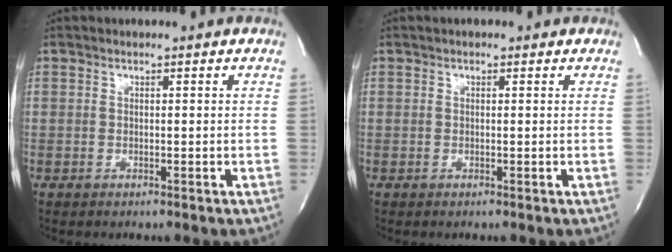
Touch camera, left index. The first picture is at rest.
{"total": 0.7, "force": [0.1, 0.5, 0.5], "torque": [-0.013, 0.001, -0.002]}